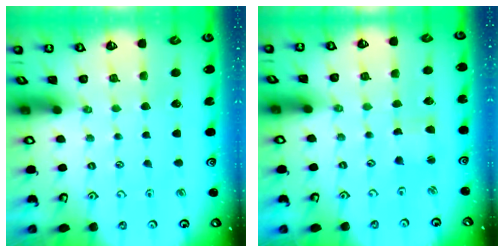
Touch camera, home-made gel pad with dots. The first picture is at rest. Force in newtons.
{"total": 2.1, "press": 2.0, "slide": 0.3}